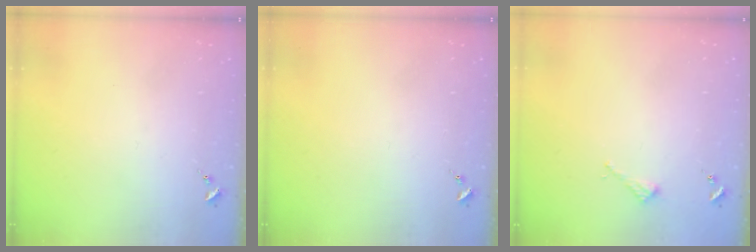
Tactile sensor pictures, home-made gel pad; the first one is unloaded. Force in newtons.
{"total": 0.0}
{"total": 2.2, "press": 2.2, "slide": 0.2}